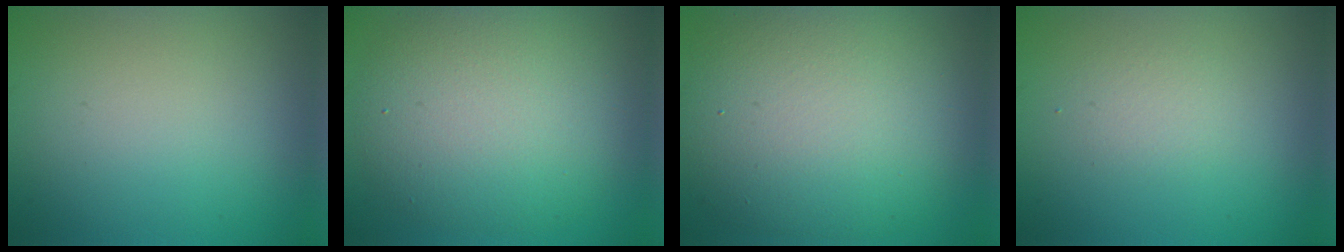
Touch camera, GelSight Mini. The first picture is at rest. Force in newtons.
{"total": 8.3, "press": 8.3, "slide": 0.7}
{"total": 11.5, "press": 11.4, "slide": 1.2}
{"total": 1.3, "press": 1.3, "slide": 0.2}